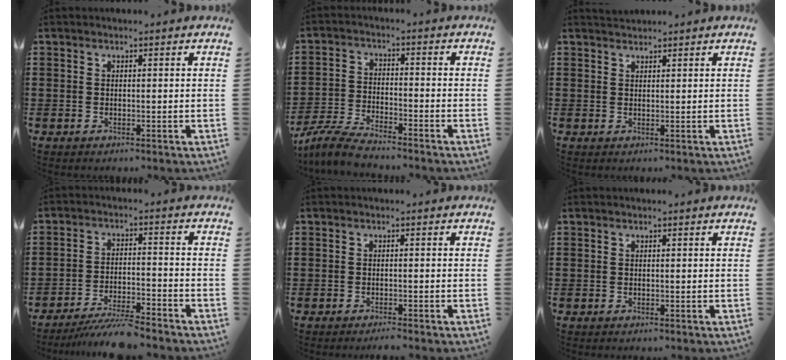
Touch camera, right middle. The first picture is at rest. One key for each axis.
{"total": 6.0, "fx": -5.5, "fy": 0.2, "fz": 2.3, "tx": -0.064, "ty": -0.010, "tz": -0.108}
{"total": 1.3, "fx": 1.2, "fy": 0.3, "fz": 0.0, "tx": -0.002, "ty": 0.003, "tz": 0.024}
{"total": 6.2, "fx": -5.9, "fy": 0.1, "fz": 2.2, "tx": -0.037, "ty": -0.003, "tz": -0.110}
{"total": 1.1, "fx": -1.0, "fy": -0.1, "fz": 0.4, "tx": -0.008, "ty": -0.001, "tz": -0.019}
{"total": 0.0}